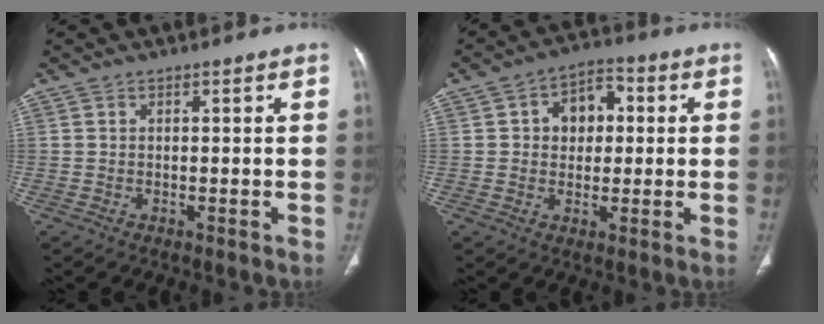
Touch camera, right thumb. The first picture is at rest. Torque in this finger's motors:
{"motor_torque": [-0.63, 0.52, -0.16, 0.26, 0.17]}